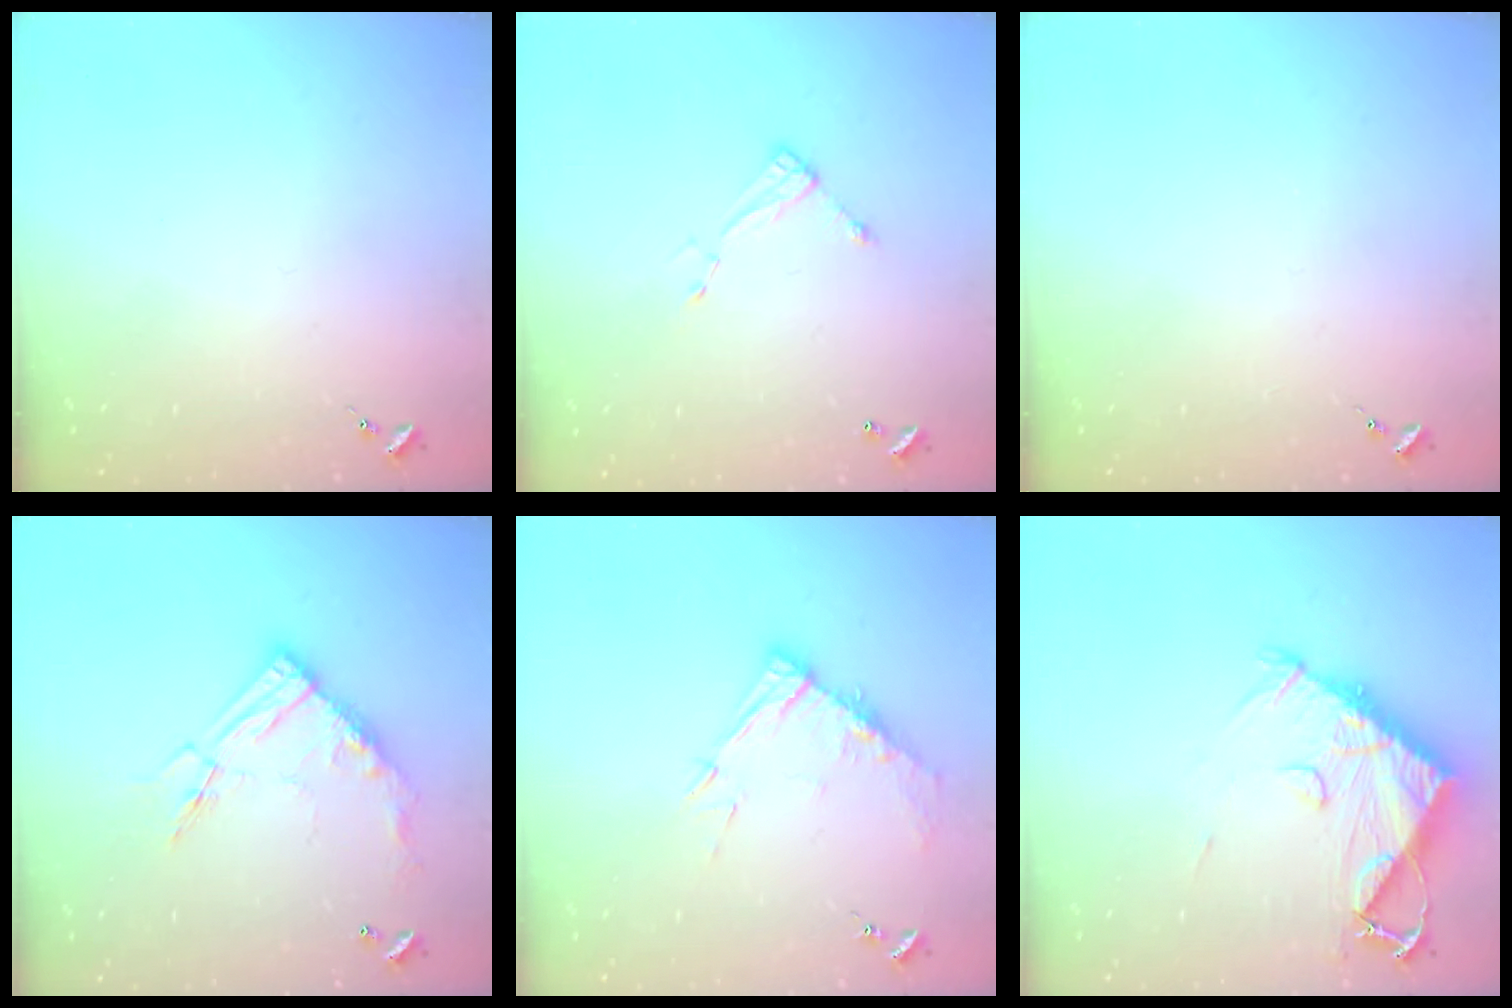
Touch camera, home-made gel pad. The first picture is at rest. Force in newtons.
{"total": 4.7, "press": 4.6, "slide": 0.4}
{"total": 0.0}
{"total": 15.2, "press": 15.1, "slide": 1.7}
{"total": 10.1, "press": 10.0, "slide": 1.1}
{"total": 10.6, "press": 10.5, "slide": 1.0}